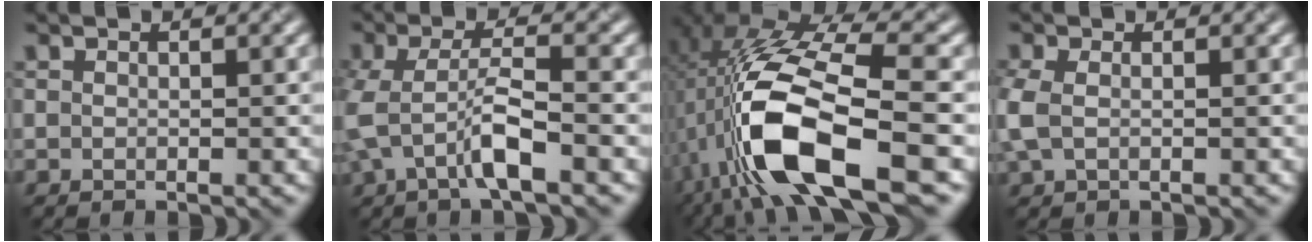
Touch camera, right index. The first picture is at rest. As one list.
[{"total": 4.7, "force": [-1.9, 1.4, 4.1], "torque": [-0.095, 0.003, -0.038]}, {"total": 13.0, "force": [-3.1, 4.9, 11.6], "torque": [-0.234, -0.009, -0.057]}, {"total": 2.2, "force": [-0.1, 1.4, 1.7], "torque": [-0.054, -0.001, -0.005]}]